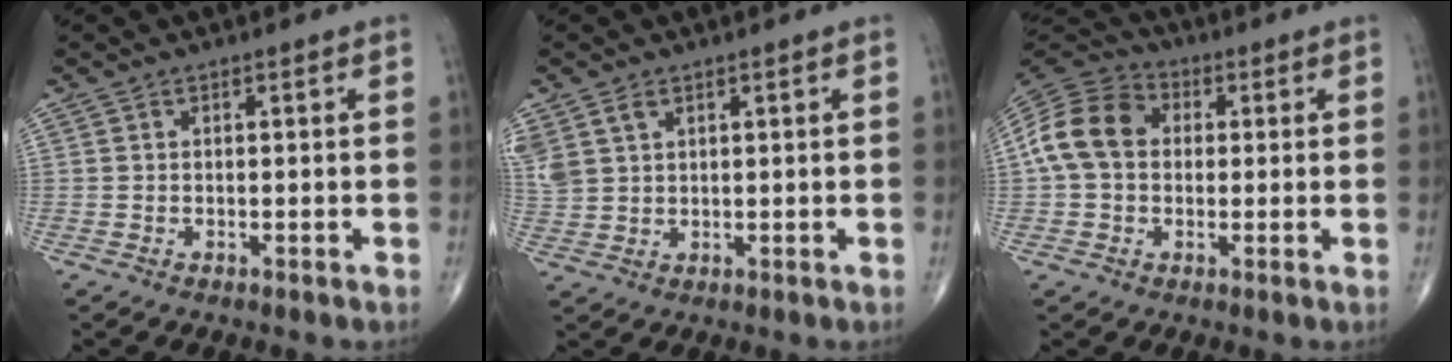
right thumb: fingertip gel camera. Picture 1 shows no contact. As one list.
[{"total": 6.8, "force": [3.3, 4.7, 3.7], "torque": [-0.096, 0.002, 0.079]}, {"total": 13.1, "force": [1.1, 10.1, 8.2], "torque": [-0.152, 0.034, 0.013]}]